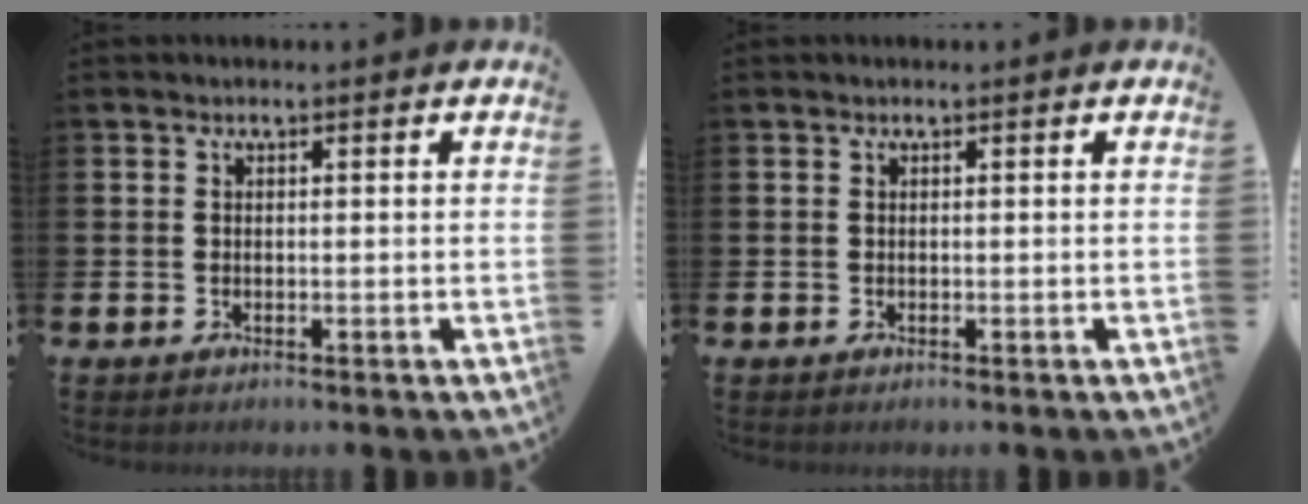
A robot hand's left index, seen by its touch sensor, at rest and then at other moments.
{"total": 0.0}